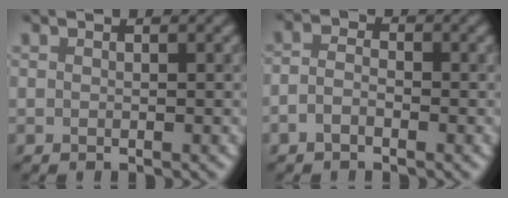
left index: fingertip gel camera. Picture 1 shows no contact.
{"total": 1.9, "force": [-0.9, 1.1, 1.2], "torque": [-0.024, 0.008, -0.023]}